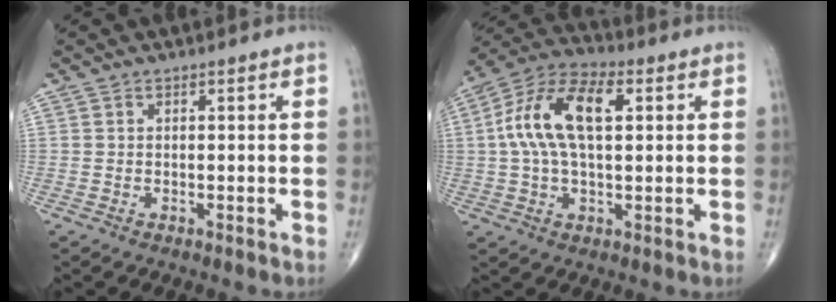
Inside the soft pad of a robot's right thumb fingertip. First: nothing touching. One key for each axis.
{"total": 14.7, "fx": 2.7, "fy": 7.4, "fz": 12.4, "tx": -0.247, "ty": 0.028, "tz": 0.045}